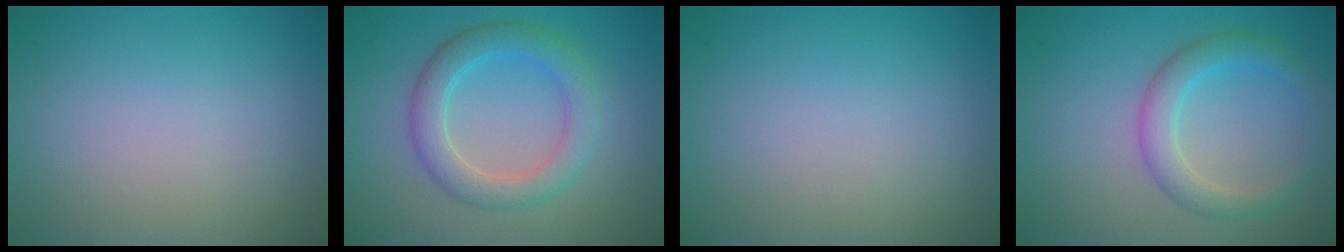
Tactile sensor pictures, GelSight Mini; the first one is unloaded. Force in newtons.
{"total": 4.2, "press": 4.2, "slide": 0.2}
{"total": 0.0}
{"total": 3.4, "press": 3.3, "slide": 0.3}